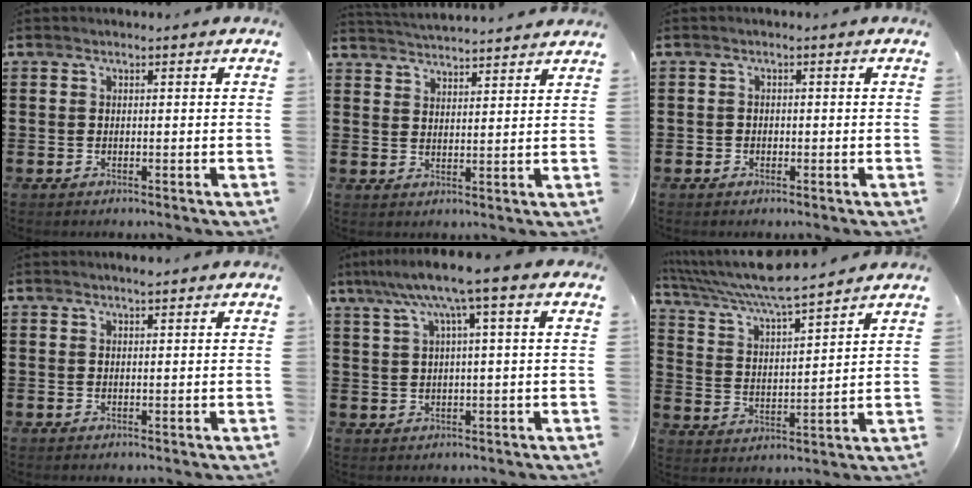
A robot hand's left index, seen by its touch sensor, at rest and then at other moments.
{"total": 3.4, "force": [3.4, -0.5, -0.1], "torque": [-0.010, -0.018, 0.059]}
{"total": 0.8, "force": [-0.3, 0.8, 0.1], "torque": [-0.005, 0.003, -0.008]}
{"total": 1.0, "force": [0.9, 0.0, 0.6], "torque": [-0.011, -0.001, 0.017]}
{"total": 7.4, "force": [3.4, -0.2, 6.5], "torque": [-0.134, -0.003, 0.055]}
{"total": 8.2, "force": [7.2, -0.1, 3.8], "torque": [-0.099, -0.038, 0.125]}